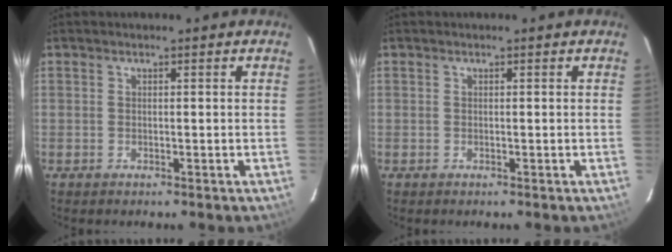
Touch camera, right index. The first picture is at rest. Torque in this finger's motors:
{"motor_torque": [0.00, 0.00, 0.00, 0.00]}